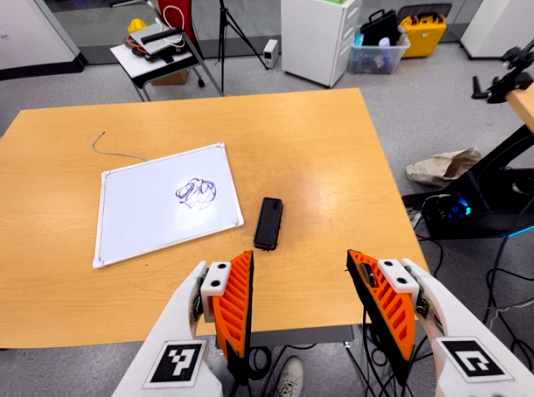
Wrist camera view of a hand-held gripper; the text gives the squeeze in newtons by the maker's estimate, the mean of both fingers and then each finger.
{"total": 0.0}